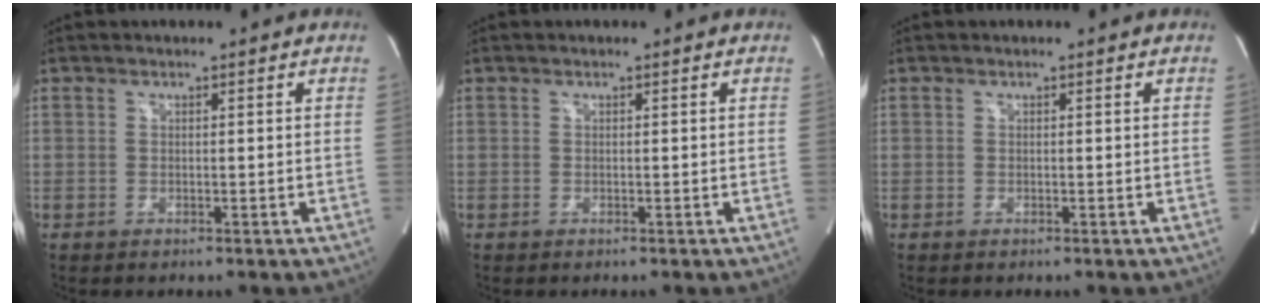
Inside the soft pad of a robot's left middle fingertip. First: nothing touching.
{"total": 0.0}
{"total": 0.0}